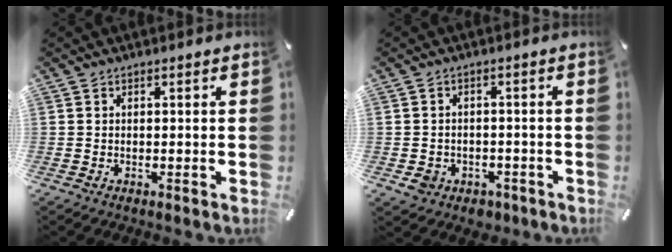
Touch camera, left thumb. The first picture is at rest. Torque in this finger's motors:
{"motor_torque": [0.62, 0.72, -0.01, 0.03, 0.00]}